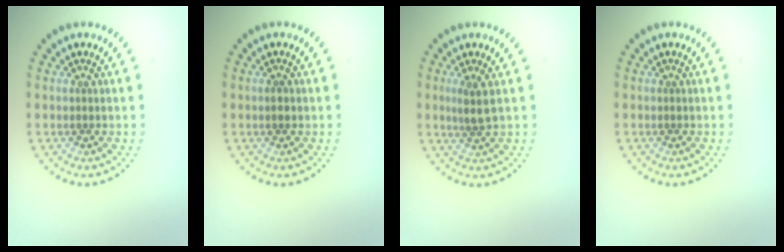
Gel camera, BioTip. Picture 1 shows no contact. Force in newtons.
{"total": 1.1, "press": 1.0, "slide": 0.3}
{"total": 1.9, "press": 1.4, "slide": 1.2}
{"total": 0.0}